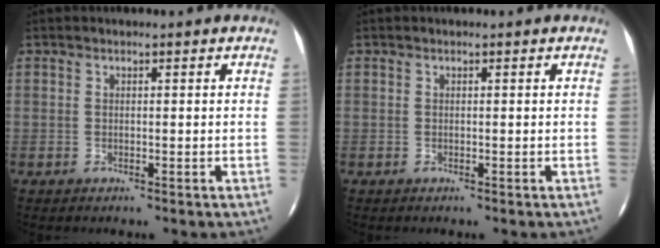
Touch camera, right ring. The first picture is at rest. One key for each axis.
{"total": 0.0}